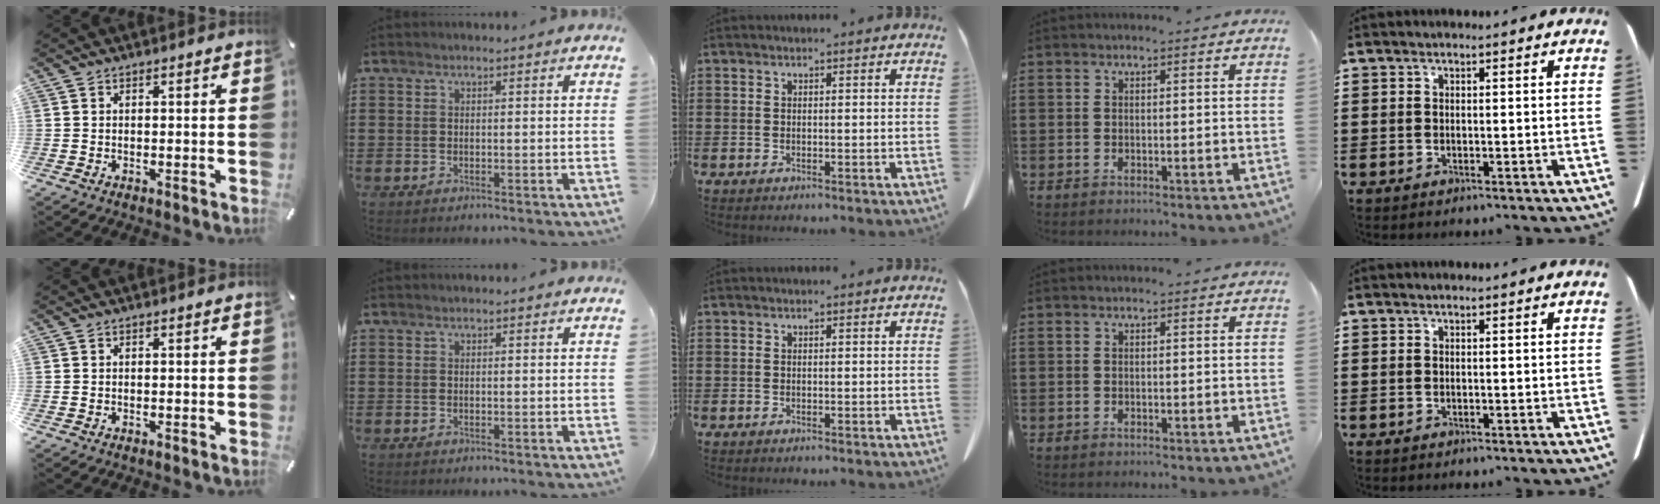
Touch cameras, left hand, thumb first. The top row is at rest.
{}